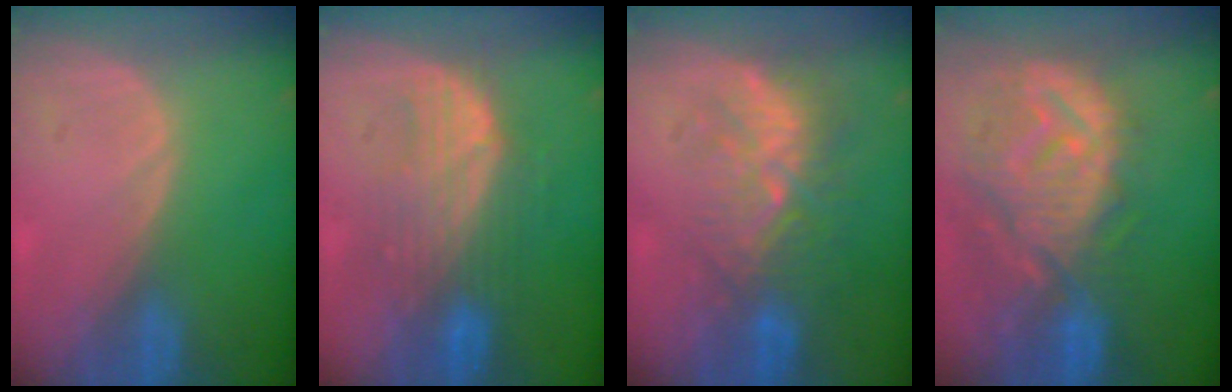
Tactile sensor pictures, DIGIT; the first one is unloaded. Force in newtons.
{"total": 7.7, "press": 7.6, "slide": 0.8}
{"total": 9.0, "press": 8.5, "slide": 3.1}
{"total": 12.5, "press": 11.1, "slide": 5.7}